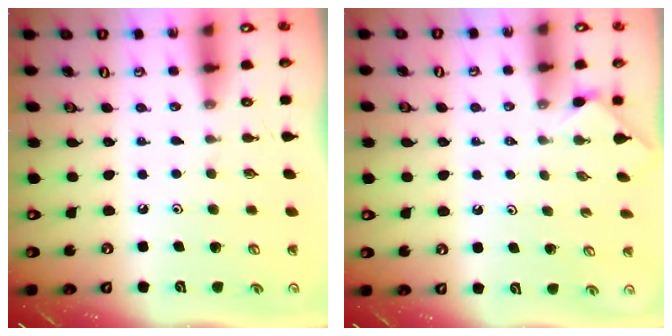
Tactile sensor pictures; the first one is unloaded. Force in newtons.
{"total": 1.0, "press": 0.9, "slide": 0.3}